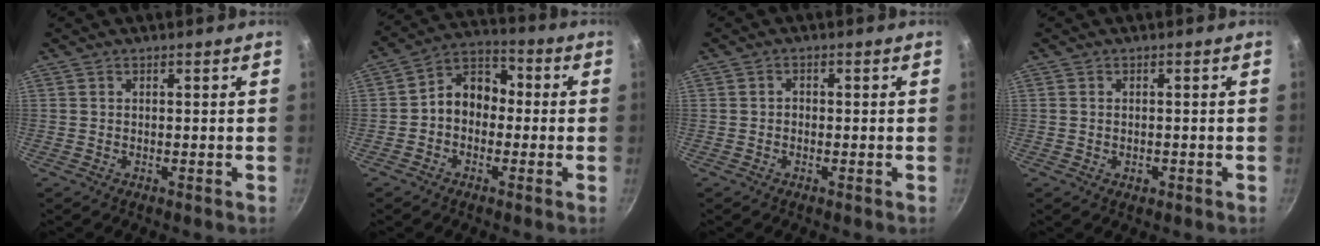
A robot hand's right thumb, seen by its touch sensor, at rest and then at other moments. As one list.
[{"total": 8.8, "force": [-0.8, 6.9, 5.4], "torque": [-0.048, 0.036, -0.036]}, {"total": 1.0, "force": [-0.4, 0.8, 0.5], "torque": [-0.007, 0.005, -0.009]}, {"total": 1.4, "force": [-0.4, 1.0, 0.9], "torque": [-0.011, 0.001, -0.007]}]